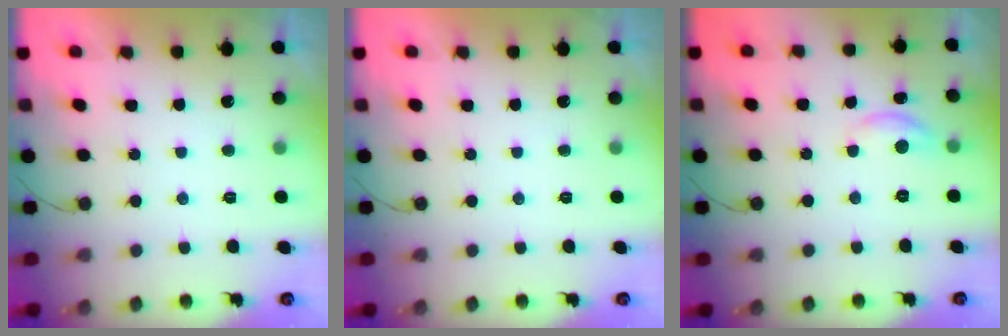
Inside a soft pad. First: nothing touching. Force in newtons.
{"total": 0.0}
{"total": 5.6, "press": 5.6, "slide": 0.4}